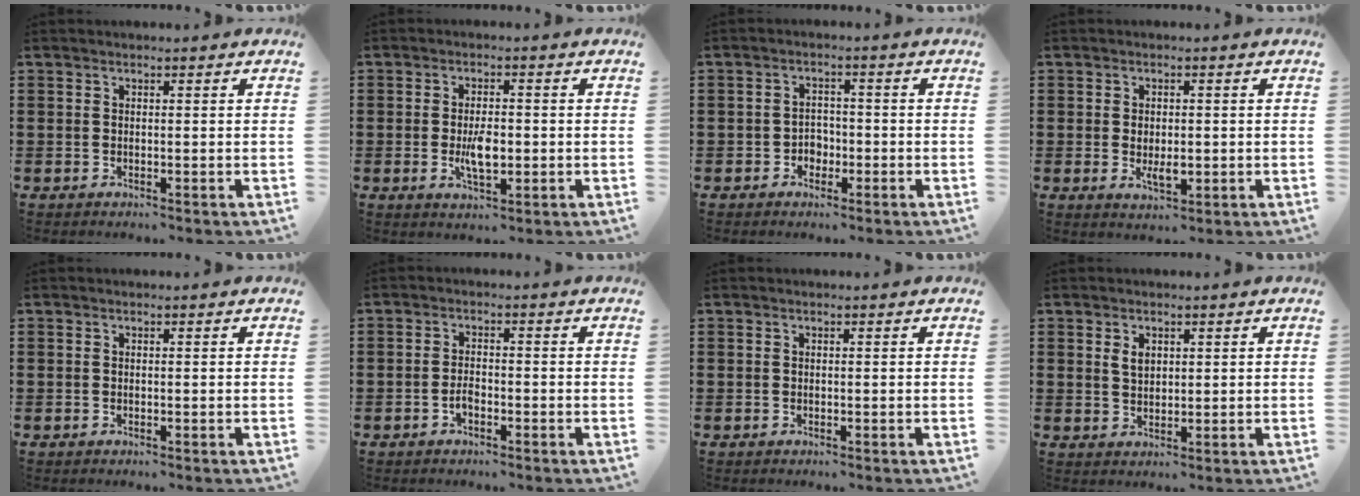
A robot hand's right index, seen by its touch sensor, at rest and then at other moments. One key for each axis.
{"total": 4.8, "fx": -0.8, "fy": 2.0, "fz": 4.3, "tx": -0.081, "ty": 0.001, "tz": -0.014}
{"total": 2.5, "fx": -1.2, "fy": 2.1, "fz": 0.7, "tx": -0.020, "ty": 0.004, "tz": -0.028}
{"total": 2.8, "fx": -0.3, "fy": 1.4, "fz": 2.5, "tx": -0.054, "ty": -0.002, "tz": -0.007}
{"total": 0.0}
{"total": 2.1, "fx": -1.1, "fy": 0.9, "fz": 1.5, "tx": -0.030, "ty": 0.002, "tz": -0.021}
{"total": 0.0}
{"total": 2.2, "fx": 1.0, "fy": 1.4, "fz": 1.5, "tx": -0.033, "ty": 0.004, "tz": 0.018}